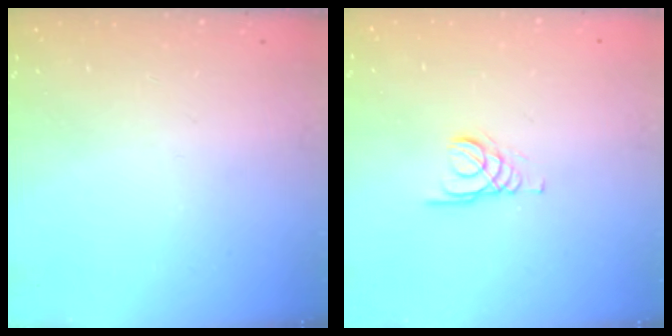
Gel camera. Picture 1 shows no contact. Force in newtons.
{"total": 1.4, "press": 1.4, "slide": 0.2}